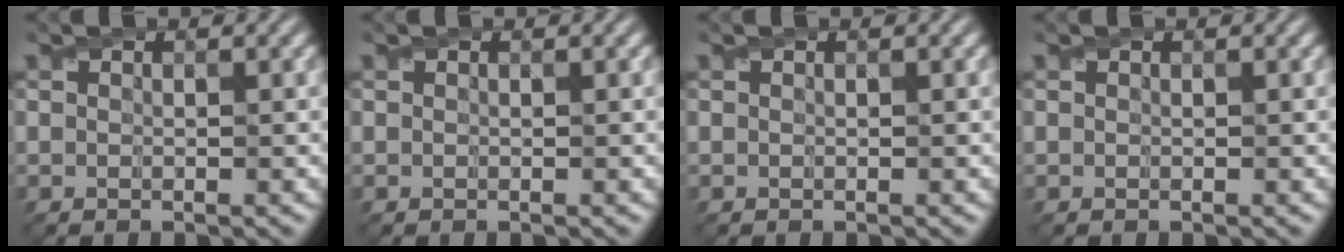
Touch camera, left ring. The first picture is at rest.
{"total": 0.0}
{"total": 0.0}
{"total": 0.0}